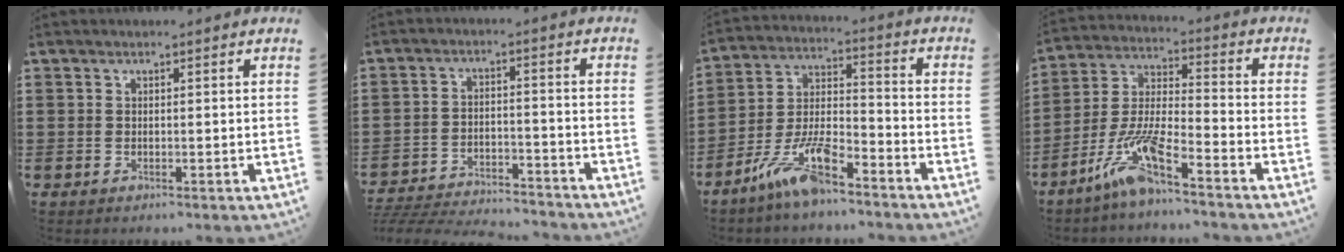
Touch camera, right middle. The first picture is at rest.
{"total": 5.1, "force": [-5.1, 0.5, 0.8], "torque": [-0.027, 0.000, -0.108]}
{"total": 9.9, "force": [-7.4, 2.3, 6.1], "torque": [-0.138, 0.004, -0.143]}
{"total": 9.8, "force": [-7.3, 0.7, 6.4], "torque": [-0.148, -0.012, -0.147]}